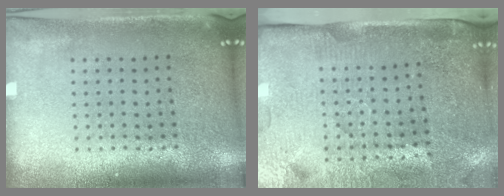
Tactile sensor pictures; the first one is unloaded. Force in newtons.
{"total": 4.3, "press": 3.7, "slide": 2.2}